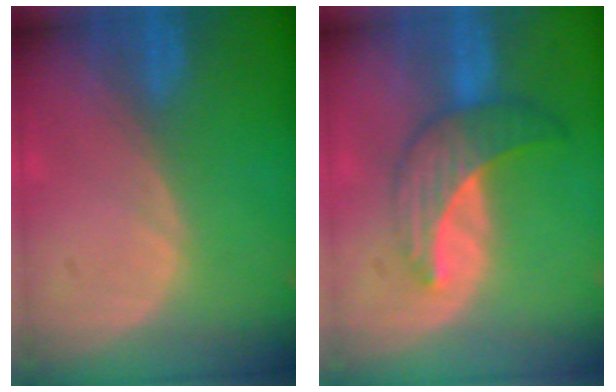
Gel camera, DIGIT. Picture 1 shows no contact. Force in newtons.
{"total": 7.2, "press": 6.4, "slide": 3.2}